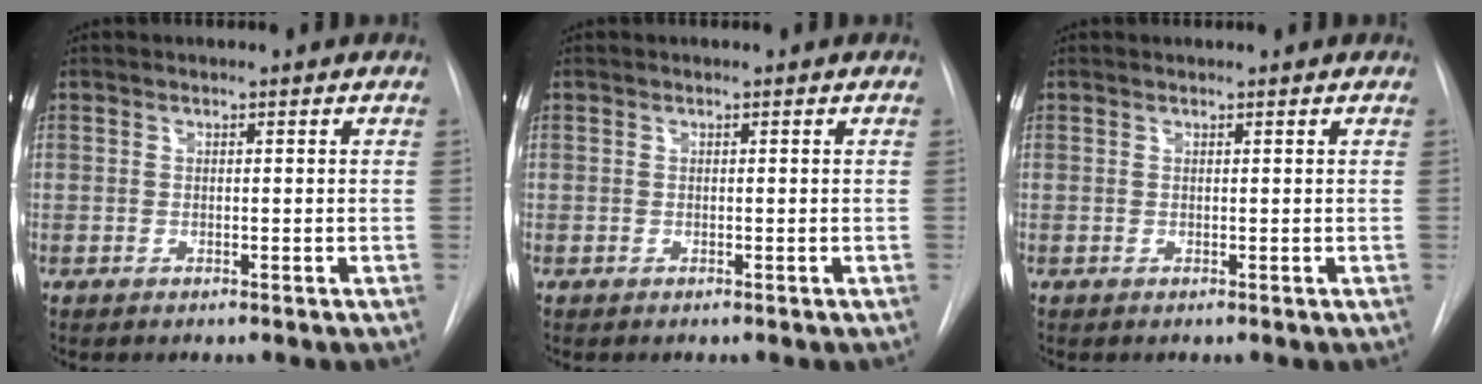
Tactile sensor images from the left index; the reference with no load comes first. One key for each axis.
{"total": 0.0}
{"total": 1.0, "fx": 1.0, "fy": 0.0, "fz": 0.1, "tx": -0.007, "ty": 0.014, "tz": 0.017}